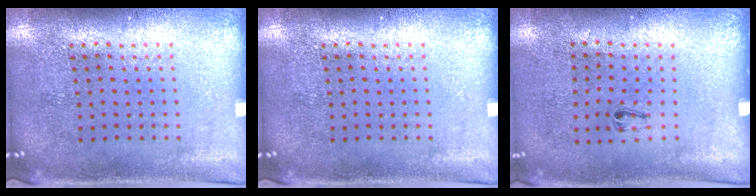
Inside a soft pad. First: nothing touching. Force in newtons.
{"total": 0.0}
{"total": 0.5, "press": 0.3, "slide": 0.5}